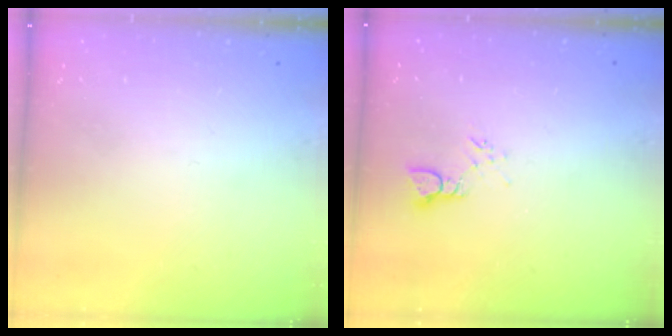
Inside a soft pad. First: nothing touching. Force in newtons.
{"total": 3.3, "press": 3.3, "slide": 0.4}